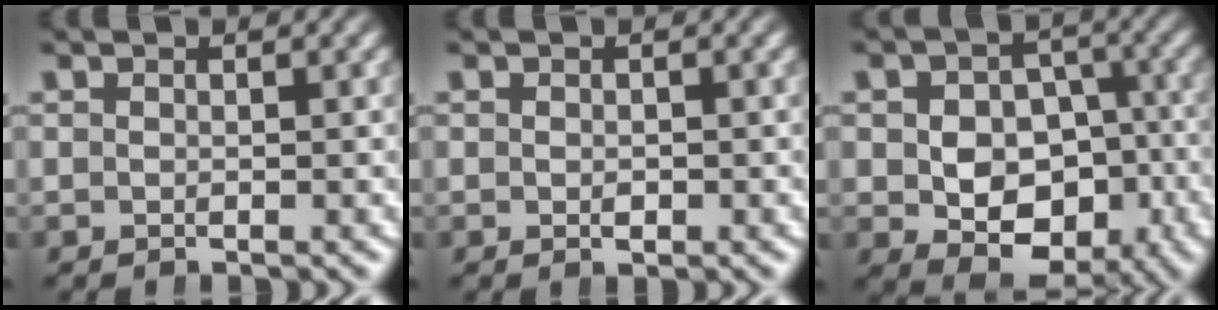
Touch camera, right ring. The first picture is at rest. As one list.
[{"total": 0.7, "force": [-0.2, 0.4, 0.5], "torque": [-0.013, -0.009, 0.000]}, {"total": 9.1, "force": [-3.2, 6.8, 5.1], "torque": [-0.080, -0.054, -0.032]}]